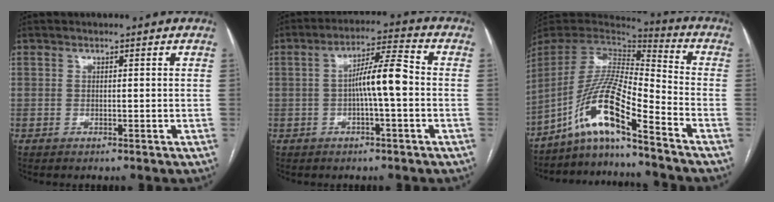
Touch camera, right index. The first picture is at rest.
{"total": 7.5, "force": [-0.7, 0.6, 7.5], "torque": [-0.133, 0.019, -0.014]}
{"total": 13.3, "force": [-9.5, 0.0, 9.3], "torque": [-0.188, 0.010, -0.177]}